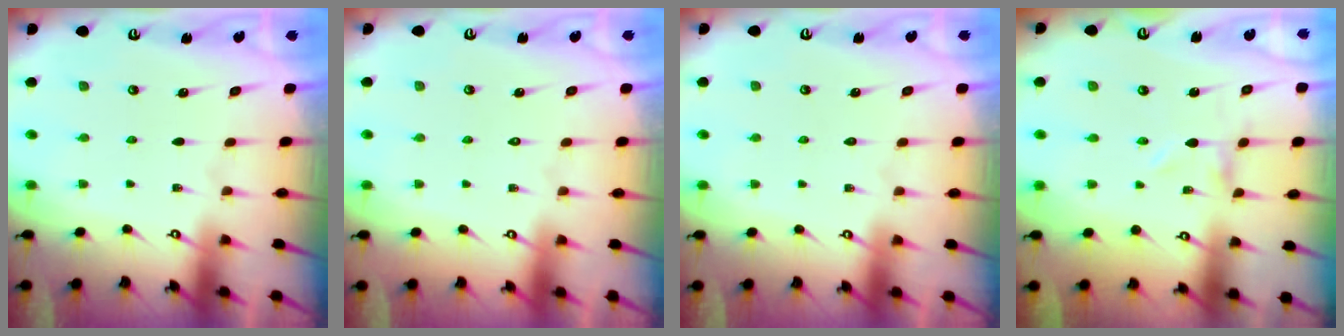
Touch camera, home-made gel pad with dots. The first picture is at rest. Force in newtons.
{"total": 1.5, "press": 1.5, "slide": 0.1}
{"total": 1.8, "press": 1.8, "slide": 0.1}
{"total": 0.0}